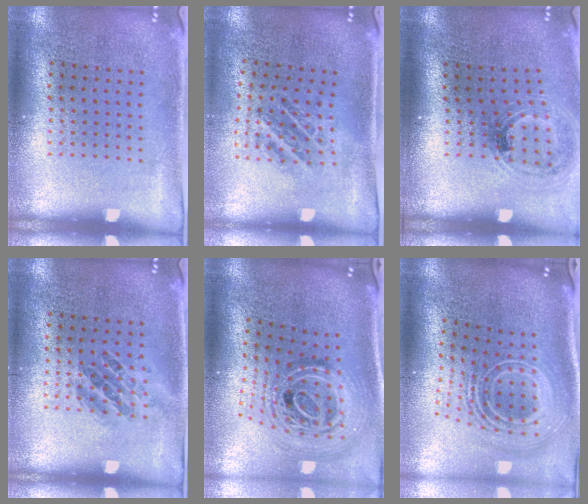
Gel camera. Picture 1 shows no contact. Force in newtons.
{"total": 1.1, "press": 1.1, "slide": 0.2}
{"total": 1.1, "press": 1.1, "slide": 0.3}
{"total": 1.0, "press": 0.9, "slide": 0.5}
{"total": 2.4, "press": 1.7, "slide": 1.6}
{"total": 3.0, "press": 1.9, "slide": 2.3}